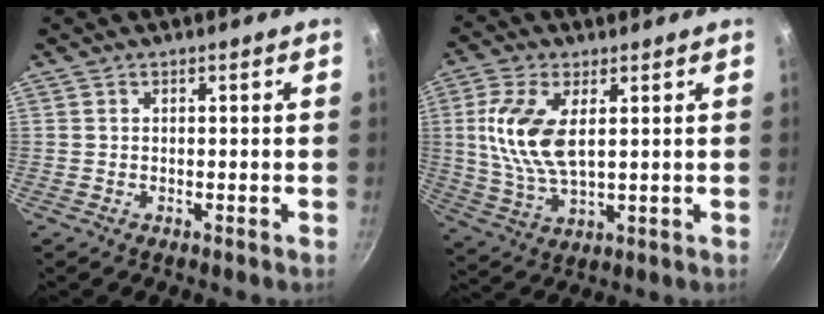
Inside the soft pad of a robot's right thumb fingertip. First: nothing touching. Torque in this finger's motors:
{"motor_torque": [-0.88, 1.35, 1.04, 0.16, 0.15]}